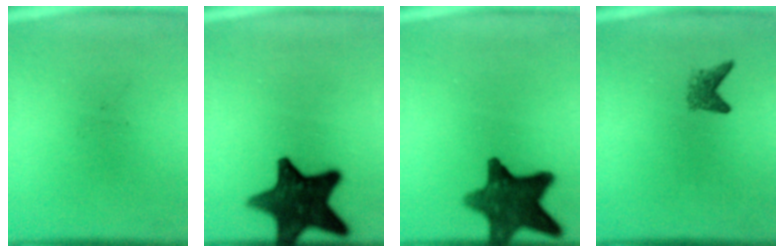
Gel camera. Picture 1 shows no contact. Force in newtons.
{"total": 15.1}
{"total": 12.2}
{"total": 2.0}